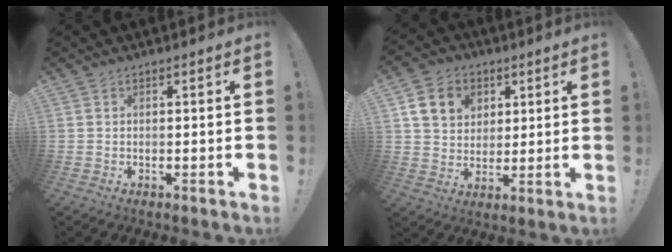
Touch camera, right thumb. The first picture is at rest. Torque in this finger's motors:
{"motor_torque": [0.77, 0.78, 0.20, -0.16, 0.00]}